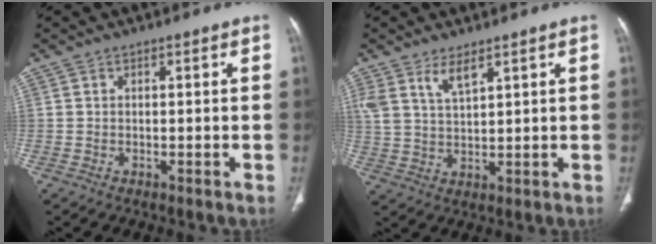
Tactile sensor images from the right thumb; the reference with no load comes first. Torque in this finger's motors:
{"motor_torque": [-0.08, 0.24, 0.64, 0.87, 0.03]}